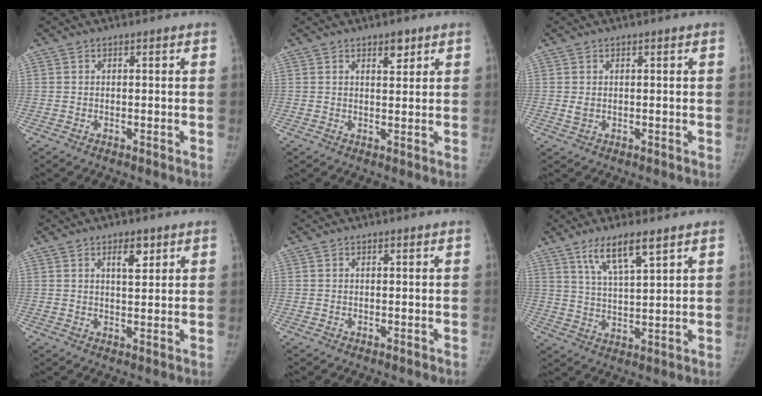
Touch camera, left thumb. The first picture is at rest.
{"total": 2.8, "force": [1.7, 1.3, 1.7], "torque": [-0.013, -0.011, 0.027]}
{"total": 1.2, "force": [0.2, 0.8, 0.8], "torque": [-0.011, -0.002, 0.007]}
{"total": 3.8, "force": [2.0, 1.6, 2.8], "torque": [-0.031, -0.012, 0.033]}
{"total": 0.0}
{"total": 8.3, "force": [5.3, 1.7, 6.2], "torque": [-0.110, -0.028, 0.106]}